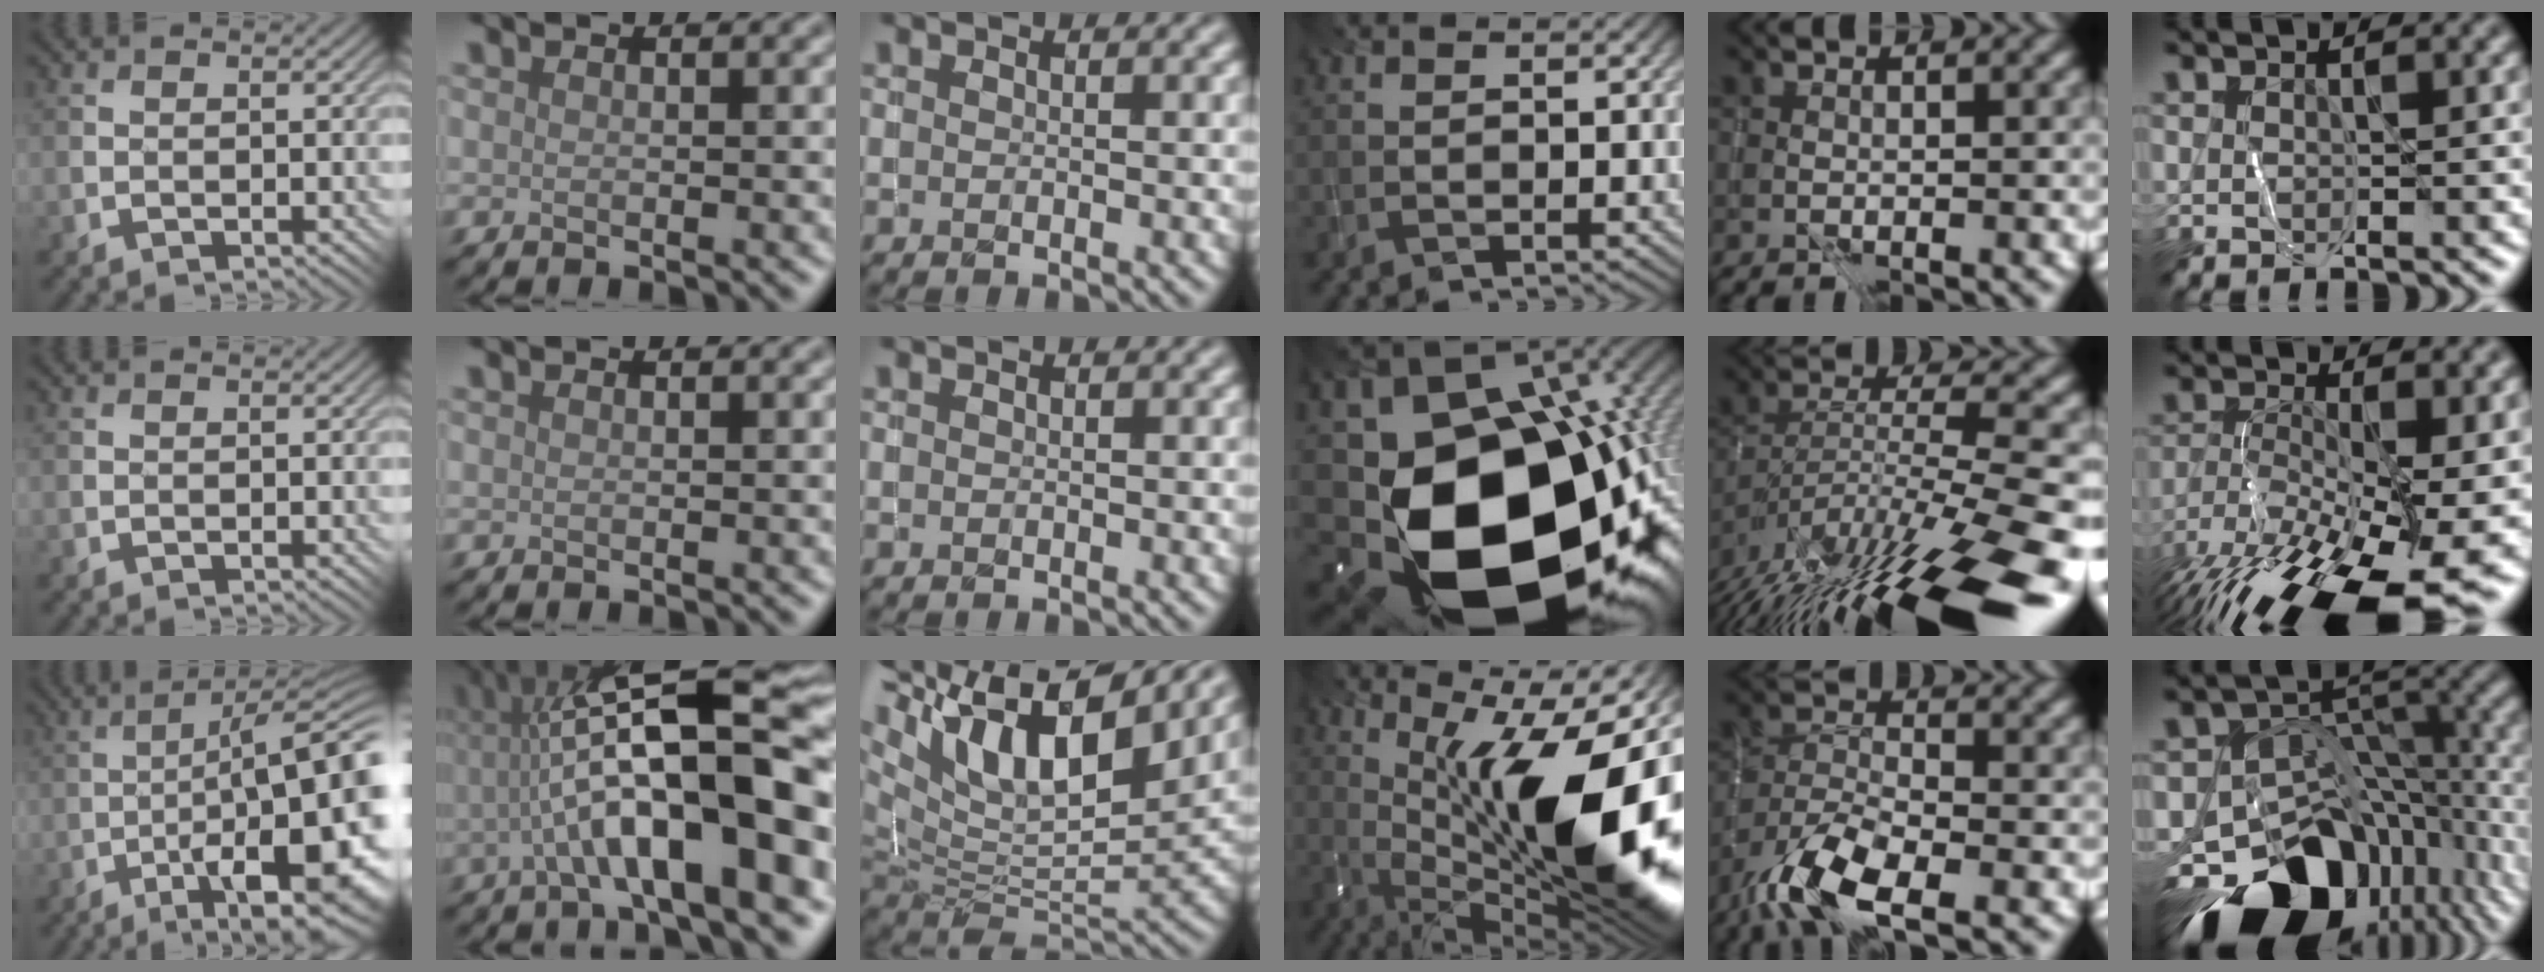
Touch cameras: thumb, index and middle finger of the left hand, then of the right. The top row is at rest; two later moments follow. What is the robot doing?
{"motion": "wrap", "object": "thread"}